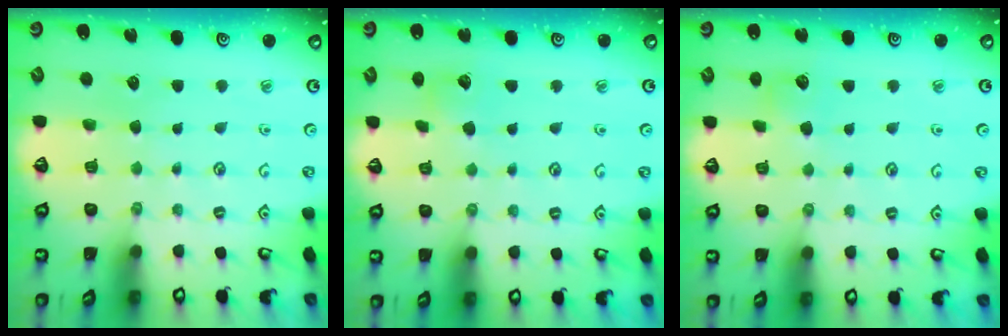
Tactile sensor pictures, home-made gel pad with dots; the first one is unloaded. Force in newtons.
{"total": 4.2, "press": 4.2, "slide": 0.4}
{"total": 5.0, "press": 5.0, "slide": 0.6}